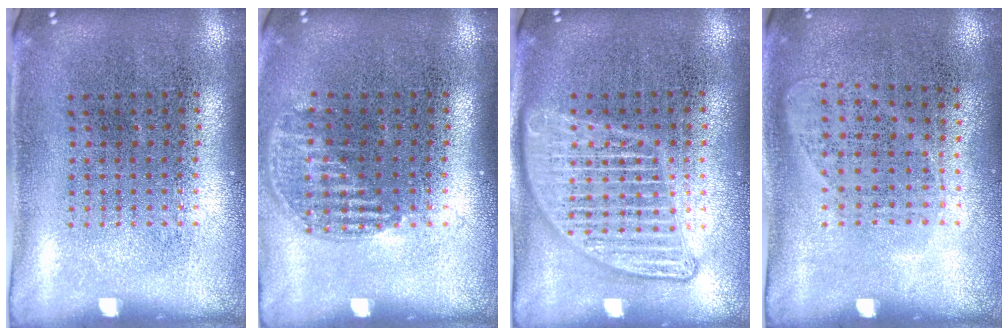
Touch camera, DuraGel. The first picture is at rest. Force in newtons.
{"total": 1.2, "press": 1.0, "slide": 0.6}
{"total": 2.9, "press": 2.9, "slide": 0.3}
{"total": 1.0, "press": 0.9, "slide": 0.4}